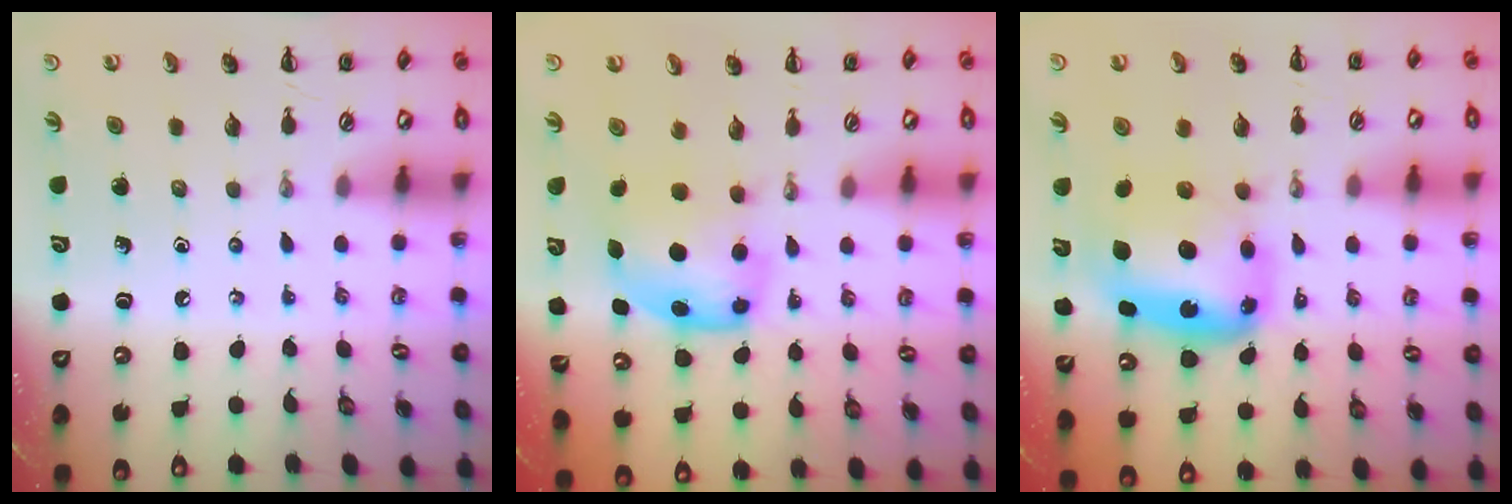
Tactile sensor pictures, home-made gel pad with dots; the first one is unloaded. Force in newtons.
{"total": 5.7, "press": 5.7, "slide": 0.5}
{"total": 9.9, "press": 9.5, "slide": 2.7}